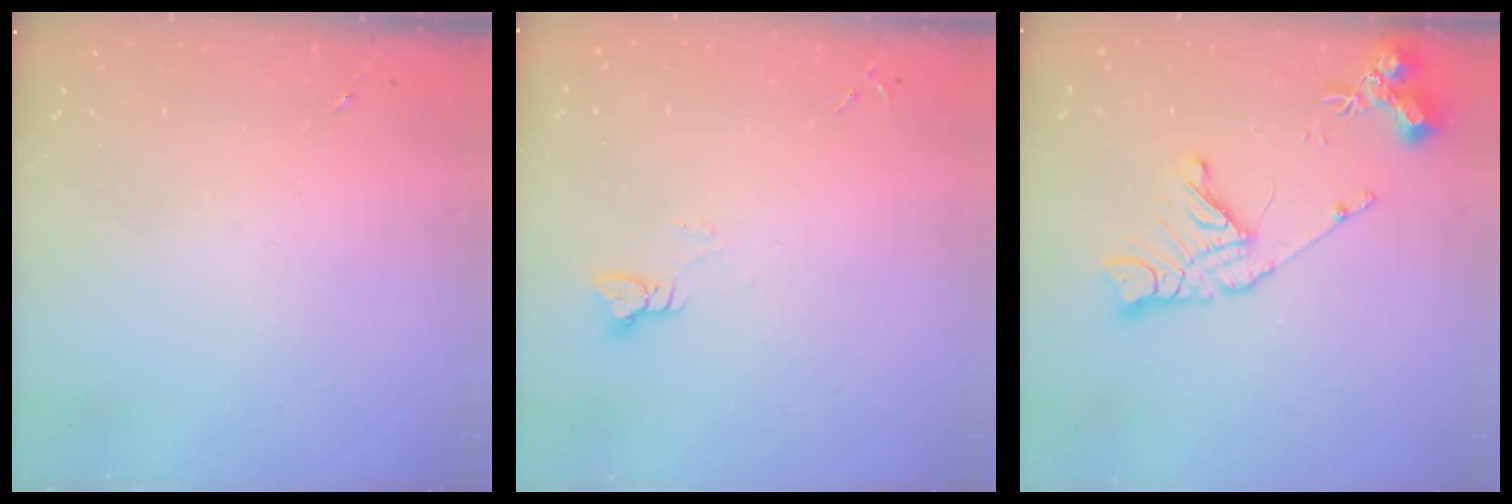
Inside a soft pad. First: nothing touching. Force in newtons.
{"total": 3.0, "press": 3.0, "slide": 0.3}
{"total": 15.4, "press": 15.3, "slide": 1.8}